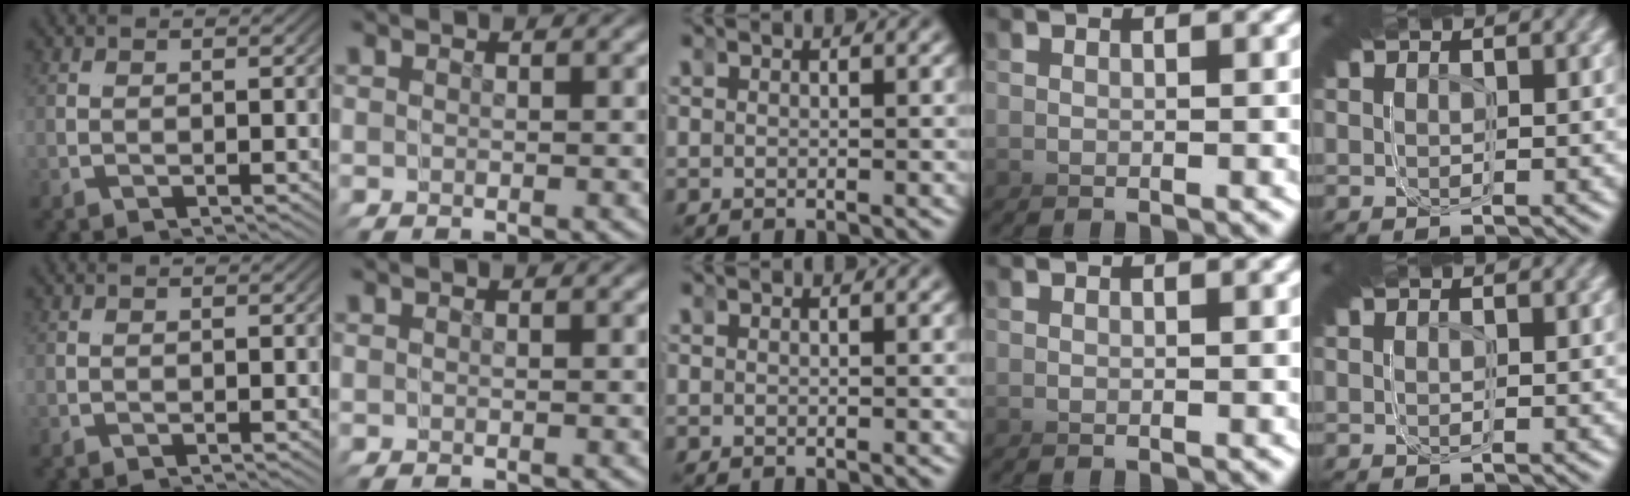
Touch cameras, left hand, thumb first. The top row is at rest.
{}